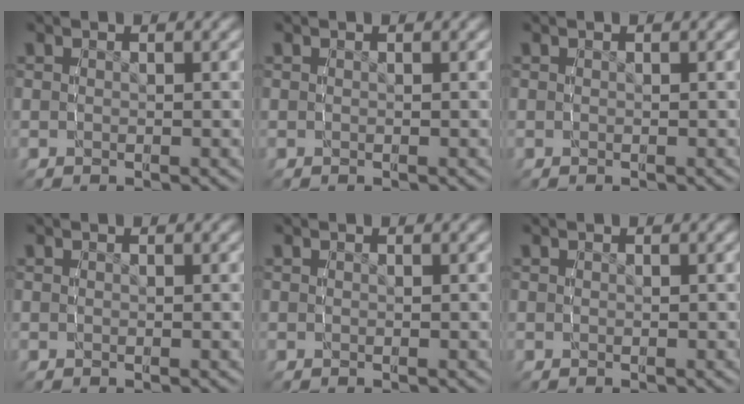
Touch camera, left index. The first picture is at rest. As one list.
[{"total": 0.0}, {"total": 0.0}, {"total": 0.0}, {"total": 0.0}, {"total": 0.0}]